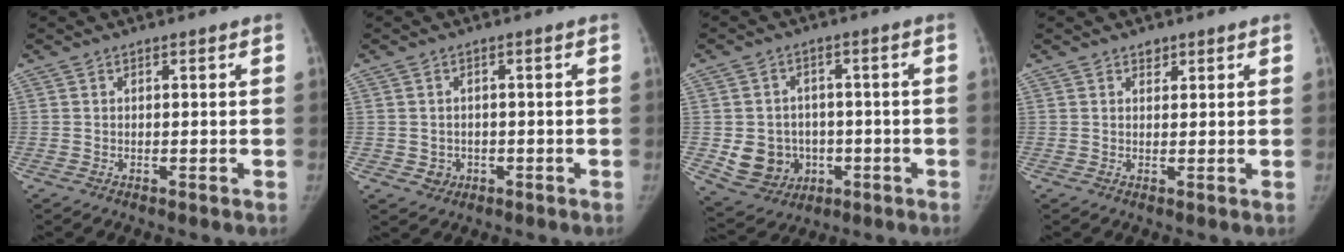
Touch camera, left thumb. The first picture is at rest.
{"total": 2.8, "force": [-0.8, 2.6, 0.7], "torque": [0.003, 0.004, -0.006]}
{"total": 9.9, "force": [-1.8, 8.9, 3.9], "torque": [-0.037, 0.007, -0.013]}
{"total": 1.6, "force": [1.0, 1.1, 0.4], "torque": [0.007, -0.007, 0.013]}